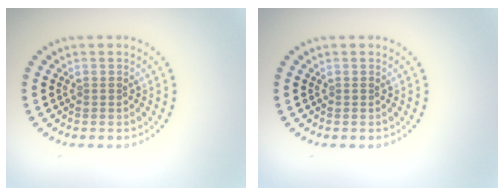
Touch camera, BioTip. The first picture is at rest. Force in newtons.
{"total": 0.0}